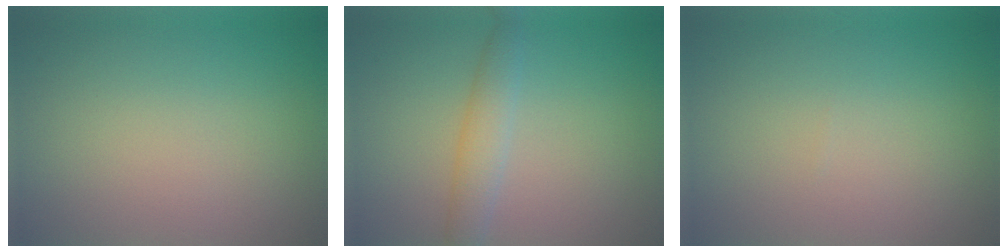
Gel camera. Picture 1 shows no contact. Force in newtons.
{"total": 2.6, "press": 2.6, "slide": 0.1}
{"total": 0.0}